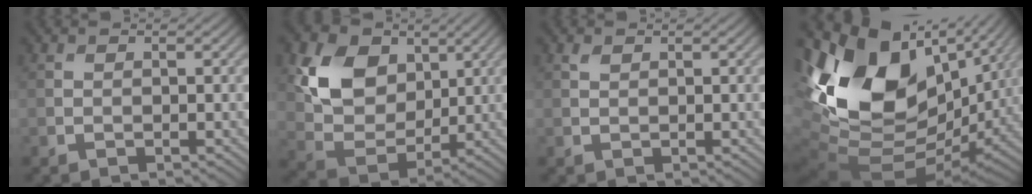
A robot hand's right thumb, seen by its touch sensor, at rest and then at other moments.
{"total": 10.3, "force": [3.8, 7.5, 6.0], "torque": [-0.141, -0.002, 0.067]}
{"total": 0.7, "force": [0.5, 0.3, 0.4], "torque": [-0.012, 0.000, 0.013]}
{"total": 19.1, "force": [4.7, 12.4, 13.8], "torque": [-0.318, -0.019, 0.102]}